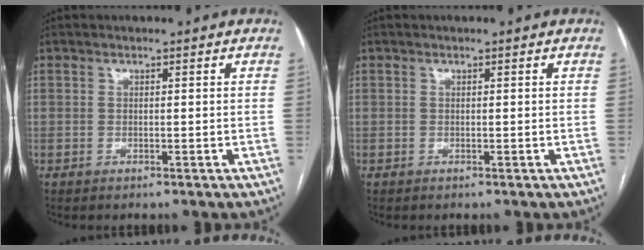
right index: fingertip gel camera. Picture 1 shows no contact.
{"total": 0.0}